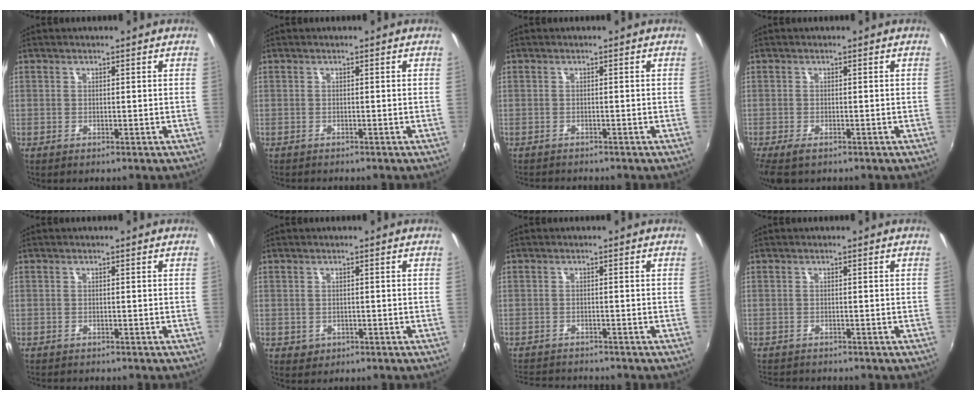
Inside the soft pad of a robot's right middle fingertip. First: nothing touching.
{"total": 1.1, "force": [-1.1, 0.2, 0.2], "torque": [-0.005, -0.009, -0.017]}
{"total": 2.4, "force": [-2.4, 0.3, 0.5], "torque": [-0.018, -0.017, -0.040]}
{"total": 4.6, "force": [-3.1, 1.6, 2.9], "torque": [-0.065, -0.021, -0.053]}
{"total": 1.4, "force": [-1.4, 0.2, 0.3], "torque": [-0.007, -0.012, -0.022]}
{"total": 1.7, "force": [-0.4, 1.6, 0.5], "torque": [-0.009, -0.003, -0.003]}
{"total": 6.9, "force": [-6.6, 1.2, 1.7], "torque": [-0.052, -0.012, -0.108]}
{"total": 3.4, "force": [-3.3, 0.5, 0.7], "torque": [-0.025, -0.022, -0.056]}